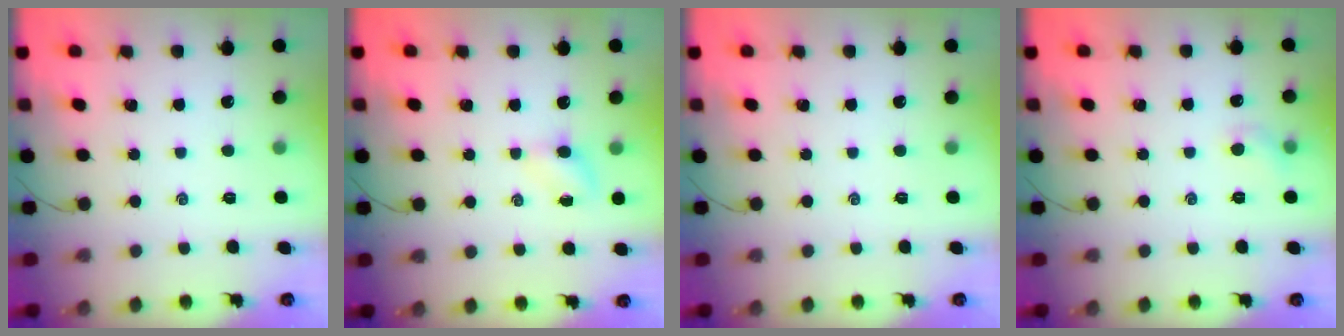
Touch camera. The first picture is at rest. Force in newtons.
{"total": 4.0, "press": 3.8, "slide": 1.3}
{"total": 0.0}
{"total": 4.9, "press": 4.7, "slide": 1.2}